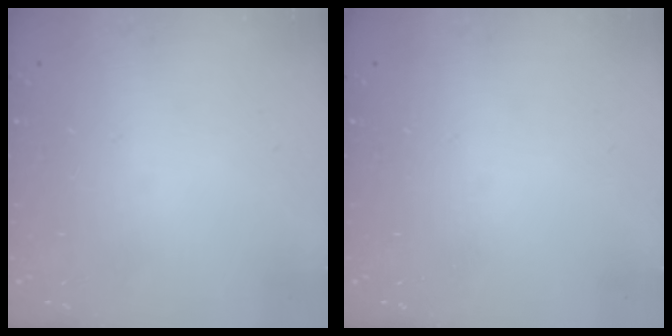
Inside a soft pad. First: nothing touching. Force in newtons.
{"total": 0.0}